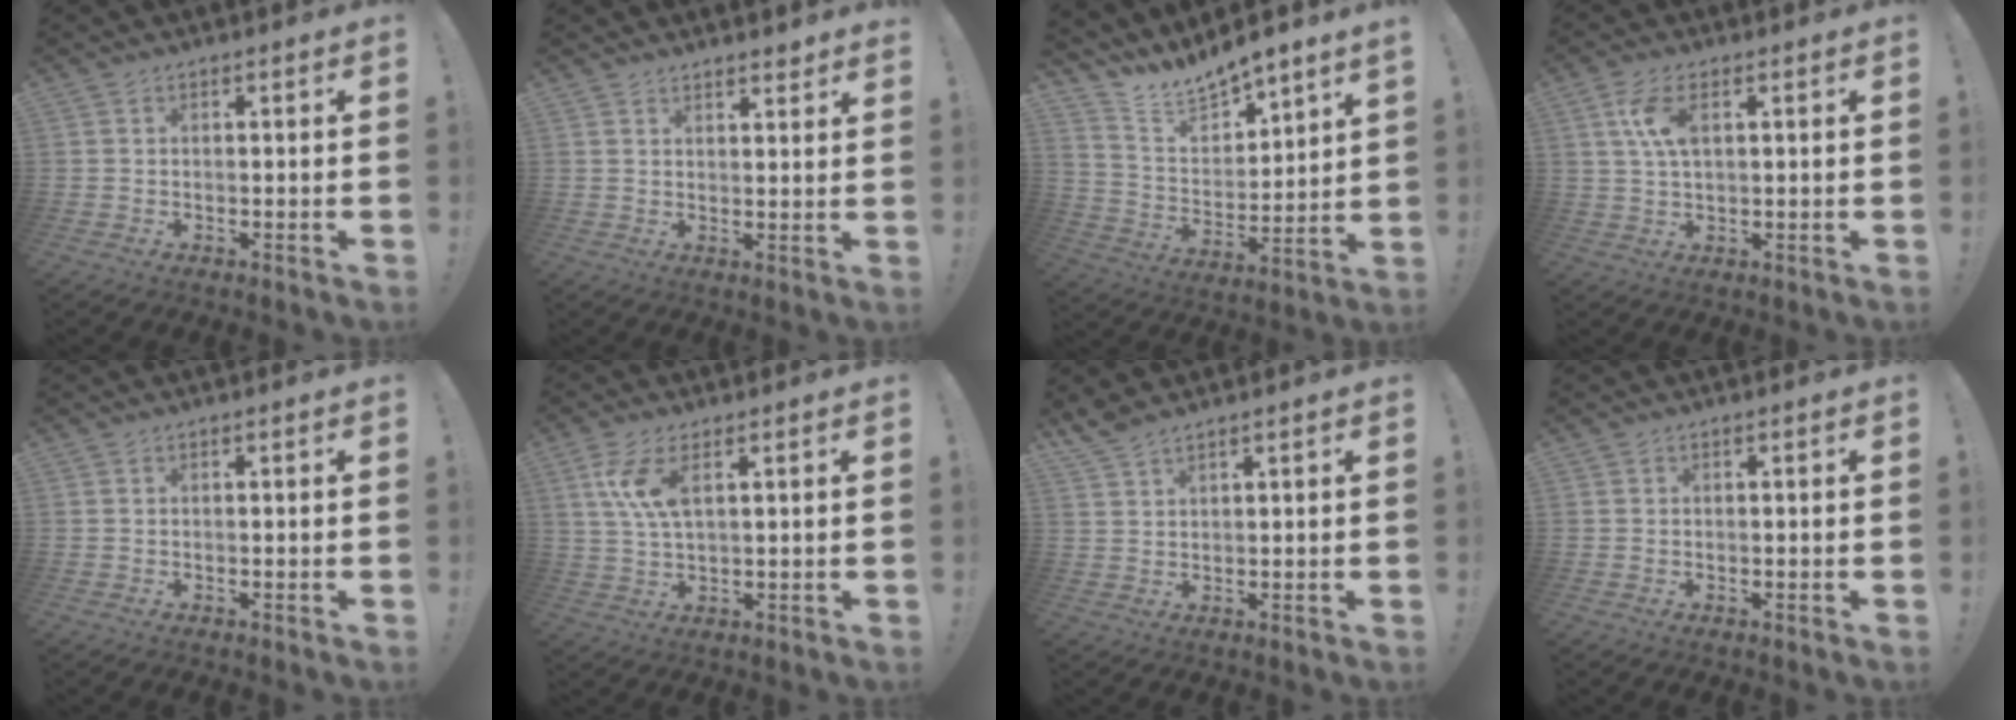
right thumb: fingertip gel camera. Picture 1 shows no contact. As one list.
[{"total": 2.8, "force": [2.7, 0.3, 0.6], "torque": [0.005, -0.024, 0.045]}, {"total": 8.9, "force": [8.9, 0.6, 0.2], "torque": [-0.029, -0.095, 0.161]}, {"total": 7.2, "force": [2.2, 3.5, 5.9], "torque": [-0.123, 0.000, 0.036]}, {"total": 0.0}, {"total": 8.1, "force": [2.9, 3.1, 6.9], "torque": [-0.141, -0.007, 0.050]}, {"total": 3.4, "force": [3.1, 0.4, 1.4], "torque": [-0.035, -0.017, 0.058]}, {"total": 0.0}]